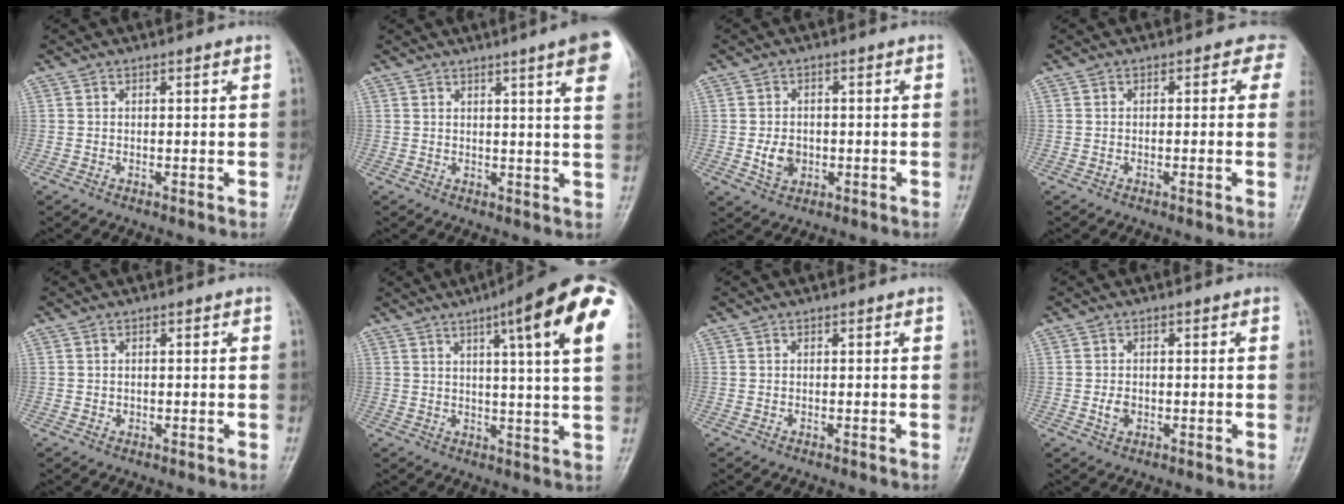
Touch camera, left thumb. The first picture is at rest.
{"total": 10.9, "force": [6.0, 0.8, 9.0], "torque": [-0.102, -0.015, 0.060]}
{"total": 4.6, "force": [-0.8, 3.6, 2.7], "torque": [-0.032, 0.001, -0.010]}
{"total": 2.2, "force": [0.6, 1.8, 1.1], "torque": [0.021, 0.006, -0.012]}
{"total": 0.7, "force": [0.0, 0.7, 0.1], "torque": [0.003, 0.002, -0.002]}
{"total": 18.6, "force": [8.0, 2.4, 16.6], "torque": [-0.218, -0.013, 0.095]}
{"total": 0.0}
{"total": 2.4, "force": [-0.5, 1.9, 1.4], "torque": [-0.017, 0.001, -0.010]}